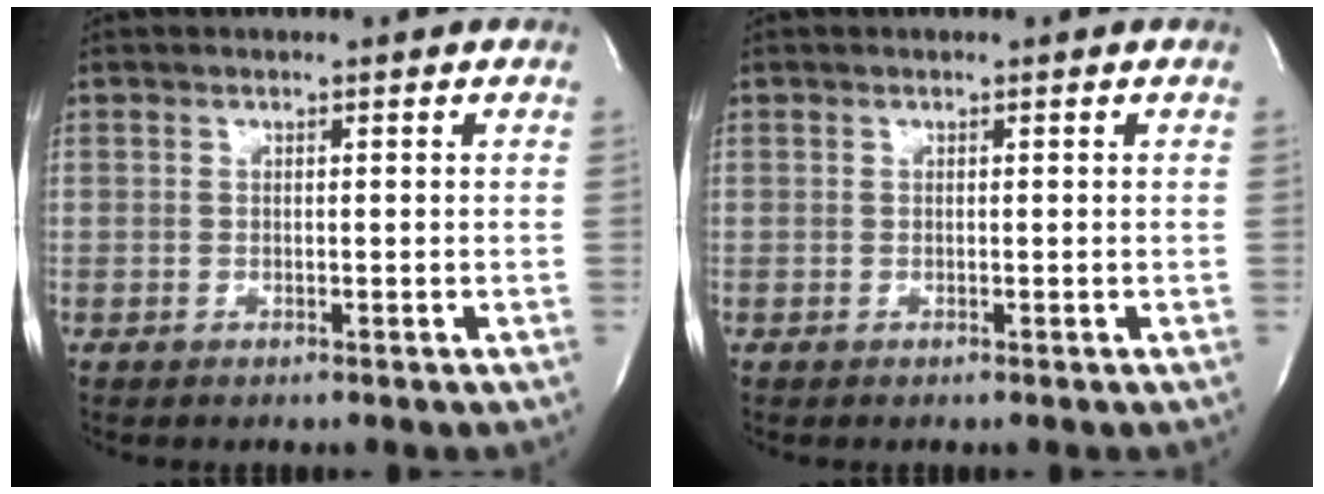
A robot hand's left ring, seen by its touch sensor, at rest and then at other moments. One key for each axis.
{"total": 0.0}